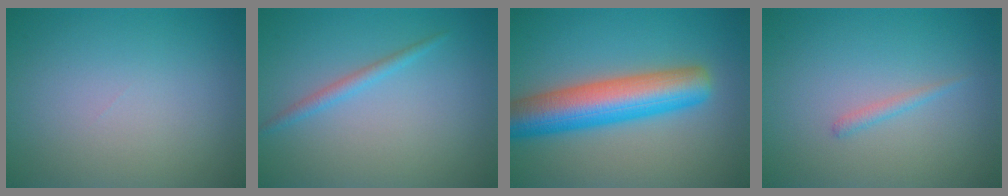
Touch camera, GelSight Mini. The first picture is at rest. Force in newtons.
{"total": 1.4, "press": 1.4, "slide": 0.1}
{"total": 8.4, "press": 8.4, "slide": 0.2}
{"total": 0.8, "press": 0.8, "slide": 0.1}